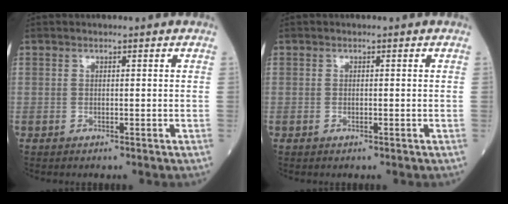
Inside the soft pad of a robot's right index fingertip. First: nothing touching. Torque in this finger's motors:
{"motor_torque": [-0.19, 0.02, -0.04, -0.01]}